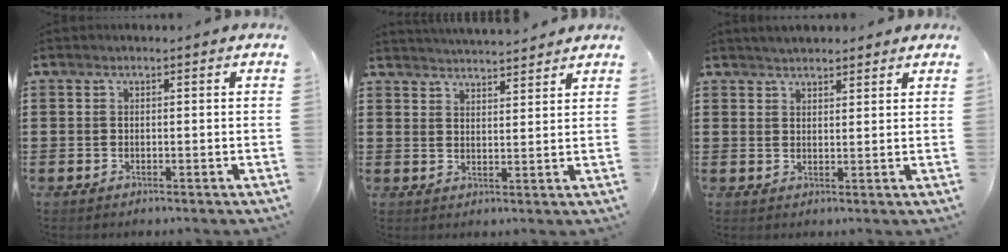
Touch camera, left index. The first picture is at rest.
{"total": 3.3, "force": [3.3, -0.1, 0.0], "torque": [-0.010, -0.015, 0.060]}
{"total": 2.4, "force": [2.4, 0.4, 0.3], "torque": [-0.011, 0.000, 0.045]}